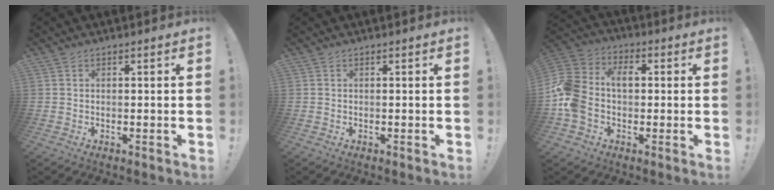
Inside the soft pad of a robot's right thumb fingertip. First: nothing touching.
{"total": 0.0}
{"total": 13.5, "force": [0.0, 10.3, 8.8], "torque": [-0.189, 0.024, 0.002]}